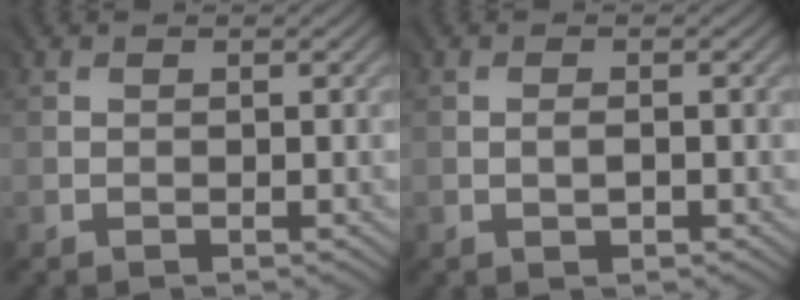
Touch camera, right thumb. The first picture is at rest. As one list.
[{"total": 0.7, "force": [-0.4, 0.2, 0.5], "torque": [-0.008, -0.002, -0.005]}]